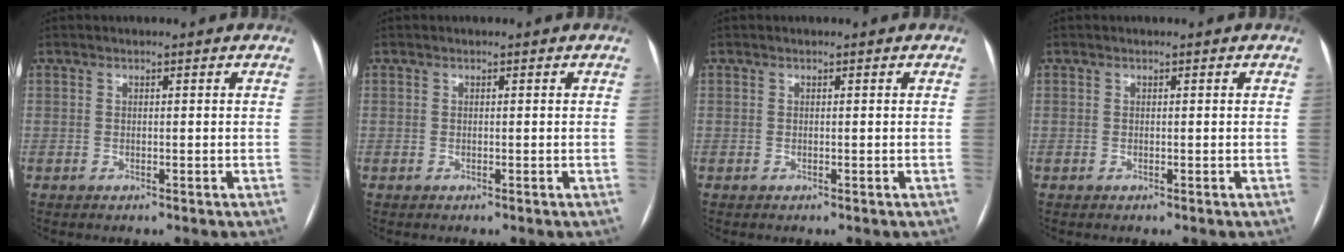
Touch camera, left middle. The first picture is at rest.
{"total": 0.0}
{"total": 0.0}
{"total": 0.0}